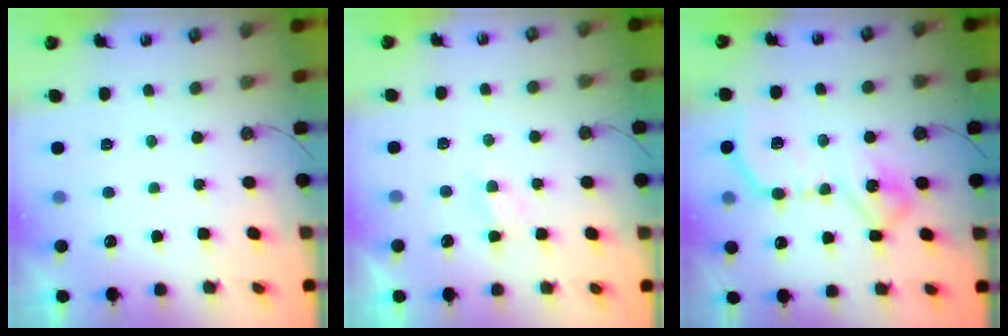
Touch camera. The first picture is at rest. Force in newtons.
{"total": 2.8, "press": 2.8, "slide": 0.2}
{"total": 14.7, "press": 14.6, "slide": 0.5}